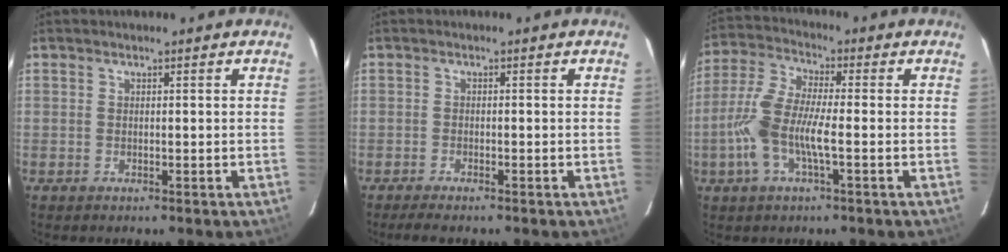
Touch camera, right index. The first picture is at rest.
{"total": 3.2, "force": [-2.8, 0.4, 1.6], "torque": [-0.040, -0.010, -0.047]}
{"total": 10.7, "force": [-2.7, 2.8, 10.0], "torque": [-0.220, 0.002, -0.053]}